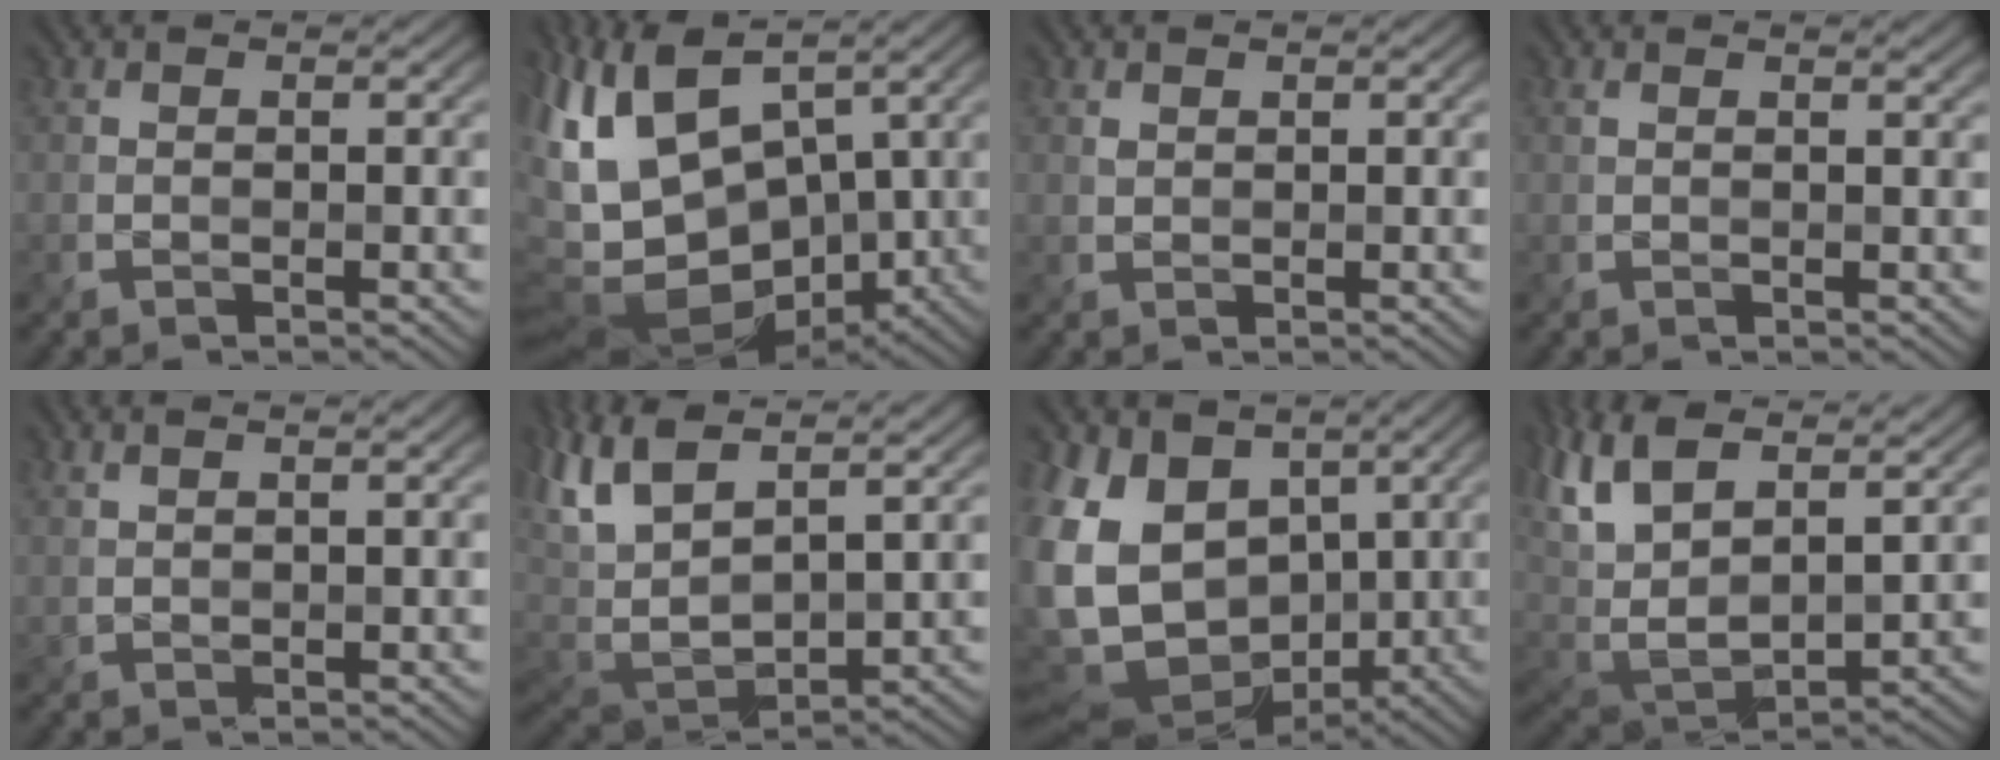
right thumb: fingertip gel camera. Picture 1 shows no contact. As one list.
[{"total": 14.8, "force": [3.3, 8.4, 11.8], "torque": [-0.252, -0.004, 0.073]}, {"total": 0.6, "force": [0.5, 0.3, 0.0], "torque": [-0.004, -0.003, 0.013]}, {"total": 1.6, "force": [1.2, 0.1, 1.0], "torque": [-0.021, -0.004, 0.019]}, {"total": 2.6, "force": [2.2, 0.4, 1.3], "torque": [-0.014, 0.004, 0.031]}, {"total": 13.0, "force": [5.2, 6.1, 10.3], "torque": [-0.266, 0.008, 0.094]}, {"total": 16.0, "force": [0.2, 12.2, 10.4], "torque": [-0.258, -0.023, 0.039]}, {"total": 15.0, "force": [6.1, 7.5, 11.5], "torque": [-0.273, 0.006, 0.119]}]